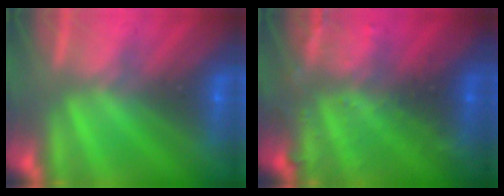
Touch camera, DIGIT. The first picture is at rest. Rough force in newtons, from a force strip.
{"total": 2.9}